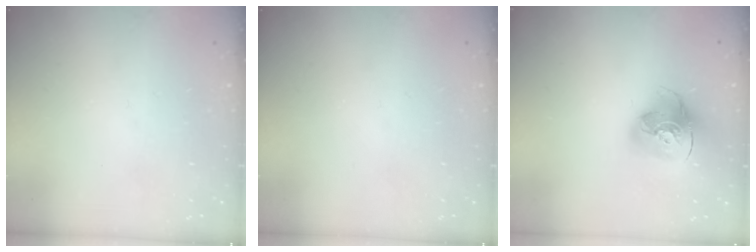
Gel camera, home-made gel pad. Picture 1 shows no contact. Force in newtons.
{"total": 0.0}
{"total": 15.7, "press": 15.6, "slide": 1.9}